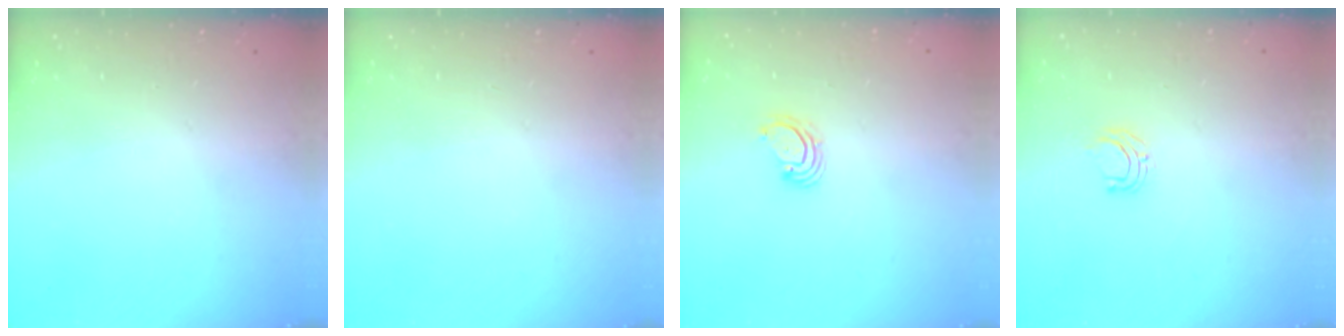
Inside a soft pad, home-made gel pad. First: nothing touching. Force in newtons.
{"total": 0.0}
{"total": 3.0, "press": 3.0, "slide": 0.2}
{"total": 4.8, "press": 4.8, "slide": 0.3}